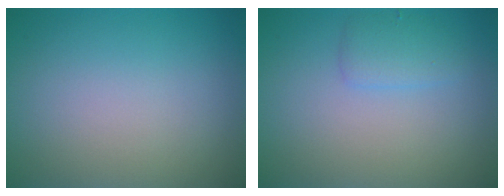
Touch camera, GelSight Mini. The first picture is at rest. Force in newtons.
{"total": 1.7, "press": 1.7, "slide": 0.1}